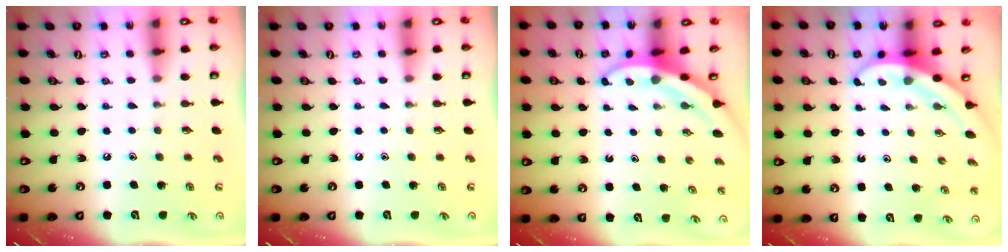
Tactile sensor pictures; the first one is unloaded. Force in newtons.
{"total": 0.0}
{"total": 3.7, "press": 3.7, "slide": 0.5}
{"total": 3.9, "press": 3.9, "slide": 0.2}